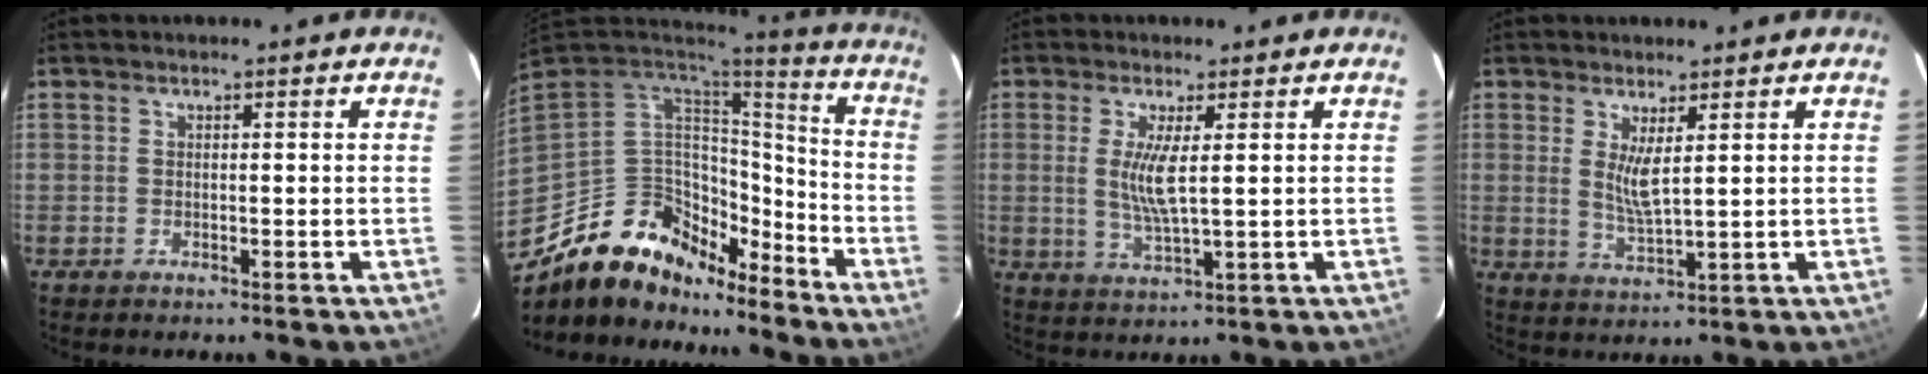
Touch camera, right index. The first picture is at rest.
{"total": 18.9, "force": [-13.6, 10.6, 7.7], "torque": [-0.170, 0.020, -0.223]}
{"total": 5.8, "force": [1.0, 0.6, 5.7], "torque": [-0.116, -0.011, 0.018]}
{"total": 4.6, "force": [1.7, 0.7, 4.2], "torque": [-0.080, -0.016, 0.031]}